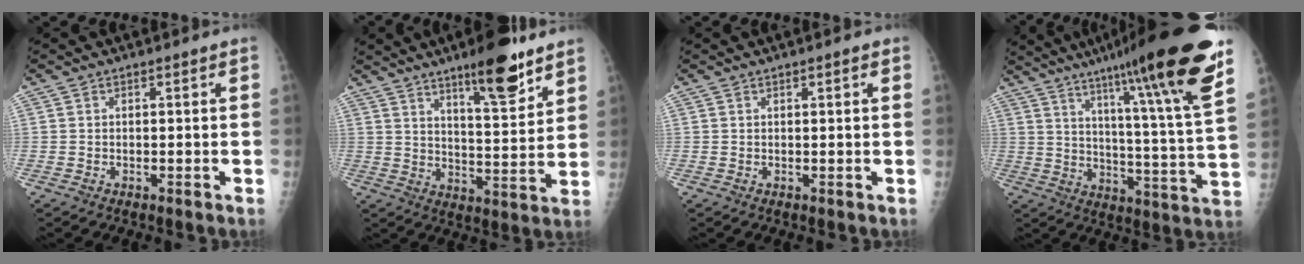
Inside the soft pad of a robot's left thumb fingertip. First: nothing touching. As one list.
[{"total": 13.4, "force": [8.9, 3.1, 9.6], "torque": [-0.125, -0.056, 0.139]}, {"total": 1.1, "force": [0.5, 0.2, 0.9], "torque": [-0.016, 0.001, 0.006]}, {"total": 25.7, "force": [17.0, 1.1, 19.3], "torque": [-0.275, -0.073, 0.248]}]